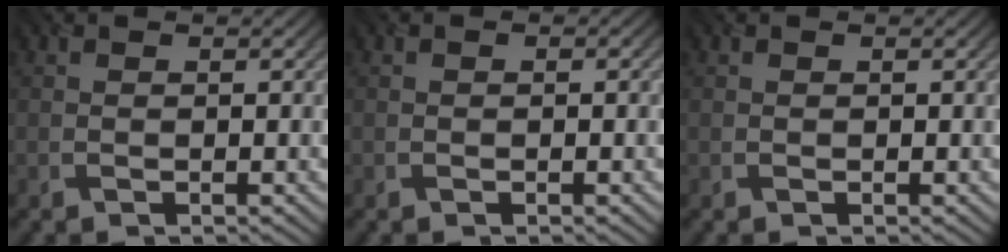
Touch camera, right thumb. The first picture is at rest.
{"total": 0.0}
{"total": 0.0}